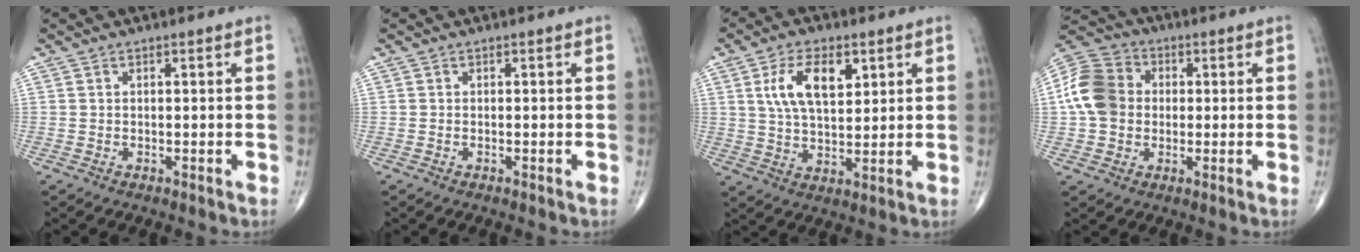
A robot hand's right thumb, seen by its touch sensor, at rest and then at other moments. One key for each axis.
{"total": 0.0}
{"total": 10.3, "fx": 3.8, "fy": 5.2, "fz": 8.0, "tx": -0.135, "ty": -0.011, "tz": 0.073}
{"total": 12.0, "fx": 0.5, "fy": 9.9, "fz": 6.8, "tx": -0.121, "ty": 0.027, "tz": -0.002}